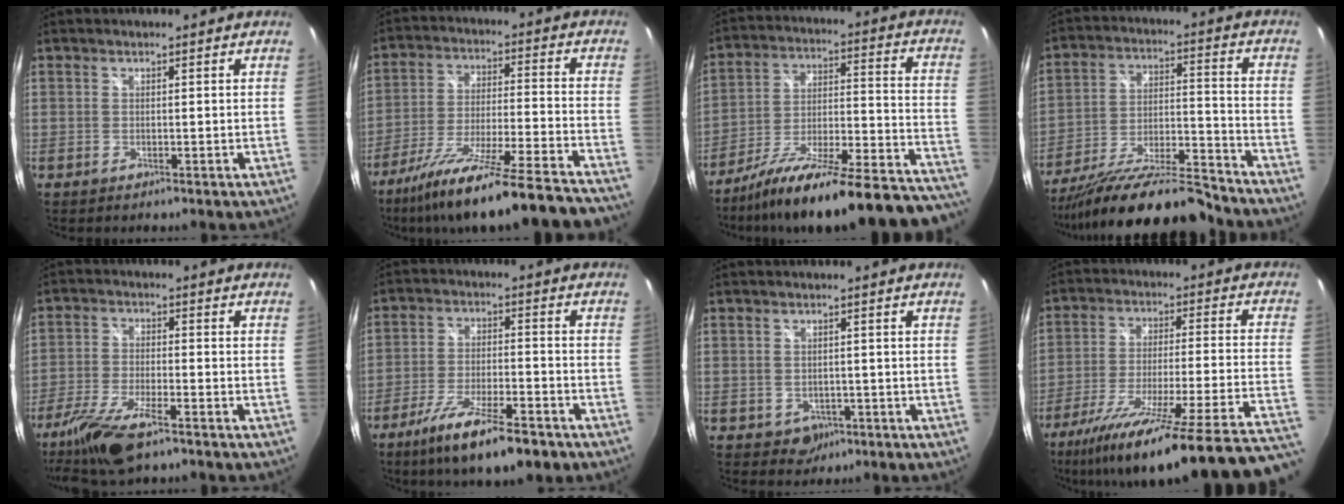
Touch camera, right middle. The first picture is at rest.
{"total": 25.1, "force": [-21.8, 0.1, 12.5], "torque": [-0.215, -0.074, -0.332]}
{"total": 31.4, "force": [-27.0, 4.5, 15.3], "torque": [-0.188, -0.035, -0.389]}
{"total": 22.1, "force": [-19.1, 2.9, 10.7], "torque": [-0.195, -0.044, -0.298]}
{"total": 11.3, "force": [-8.0, 2.8, 7.5], "torque": [-0.176, -0.031, -0.154]}
{"total": 13.9, "force": [-9.5, 3.3, 9.6], "torque": [-0.189, -0.035, -0.160]}
{"total": 3.2, "force": [-1.1, 2.8, 1.0], "torque": [-0.026, -0.001, -0.005]}
{"total": 31.9, "force": [-25.4, 0.1, 19.3], "torque": [-0.254, -0.104, -0.372]}